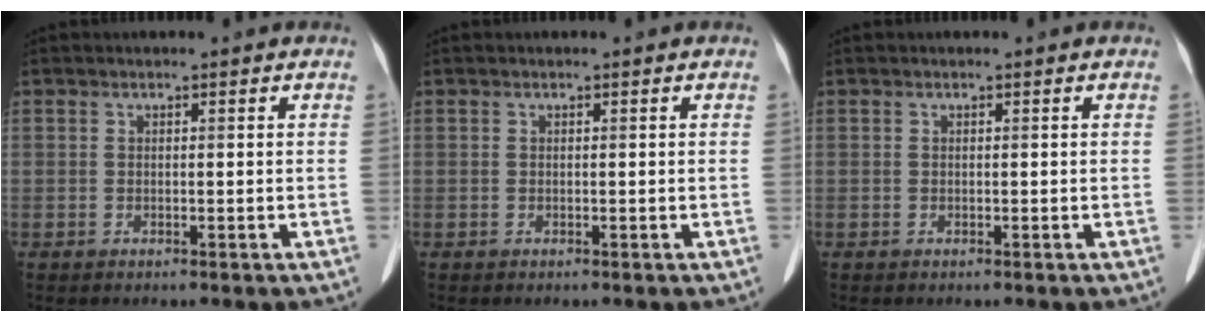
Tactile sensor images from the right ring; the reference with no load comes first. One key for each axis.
{"total": 0.0}
{"total": 0.0}